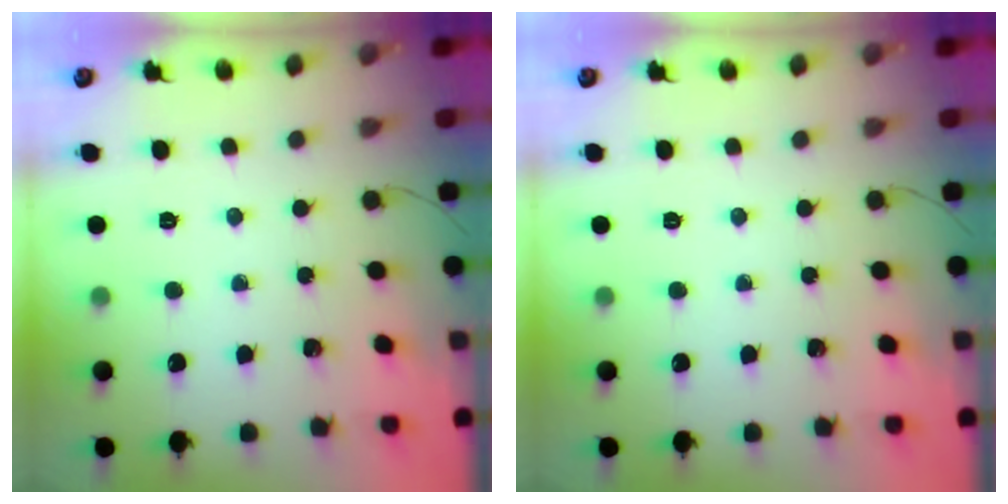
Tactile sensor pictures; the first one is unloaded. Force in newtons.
{"total": 0.0}